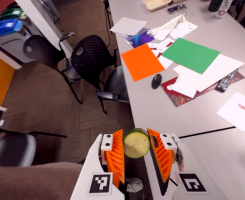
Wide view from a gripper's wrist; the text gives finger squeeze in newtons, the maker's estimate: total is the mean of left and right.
{"total": 10.3, "left": 10.3, "right": 10.3}